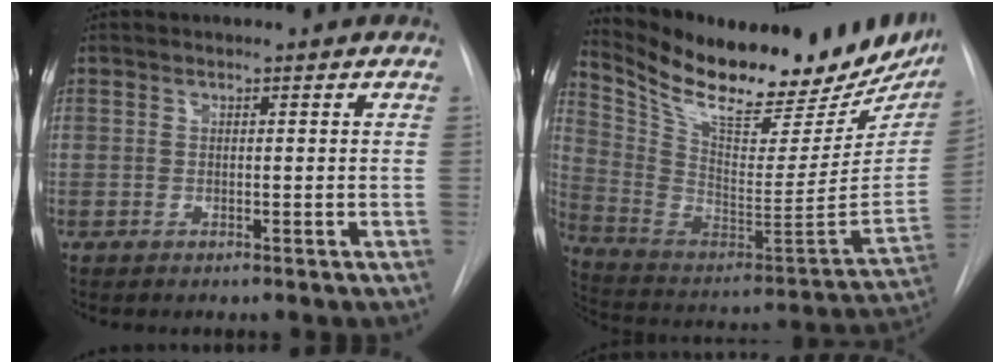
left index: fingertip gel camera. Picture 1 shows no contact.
{"total": 29.3, "force": [23.8, 9.2, 14.5], "torque": [-0.252, -0.032, 0.346]}